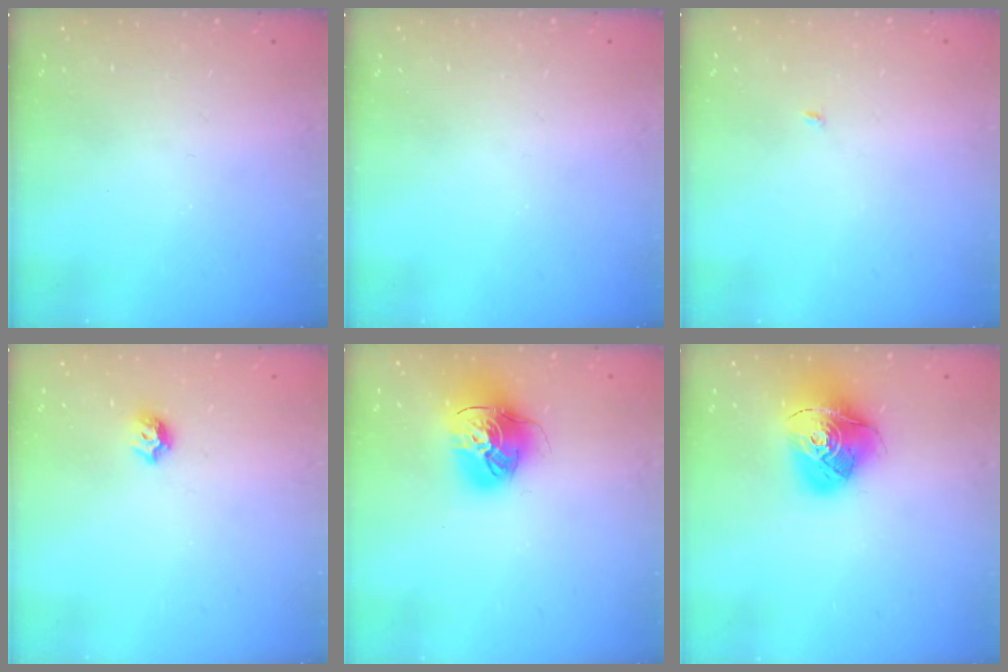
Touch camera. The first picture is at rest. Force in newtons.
{"total": 0.0}
{"total": 1.9, "press": 1.9, "slide": 0.2}
{"total": 5.2, "press": 5.1, "slide": 0.9}
{"total": 16.3, "press": 16.2, "slide": 1.6}
{"total": 16.4, "press": 16.3, "slide": 1.8}